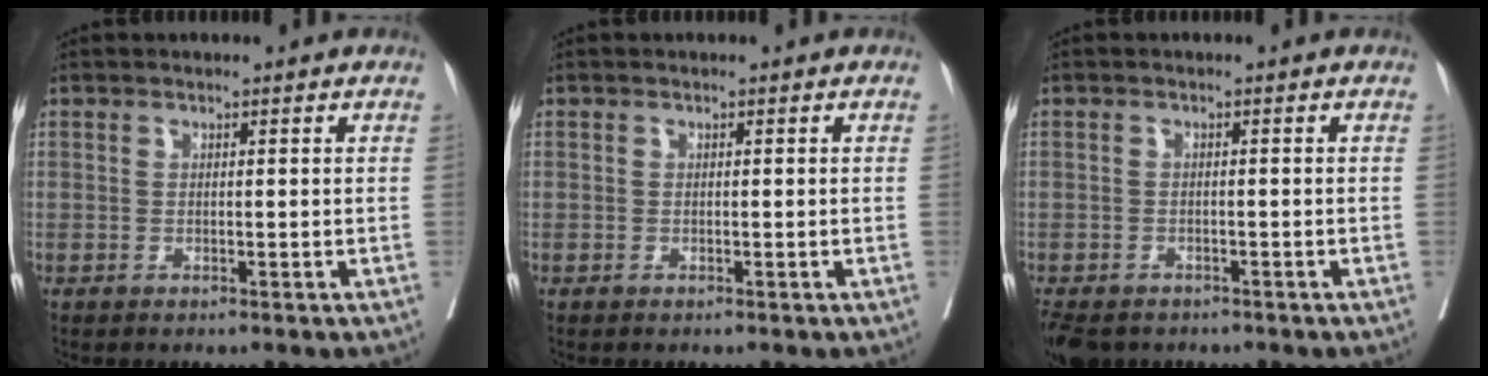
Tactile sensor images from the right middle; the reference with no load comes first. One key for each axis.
{"total": 0.0}
{"total": 9.6, "fx": -6.6, "fy": 5.8, "fz": 3.9, "tx": -0.098, "ty": -0.018, "tz": -0.088}